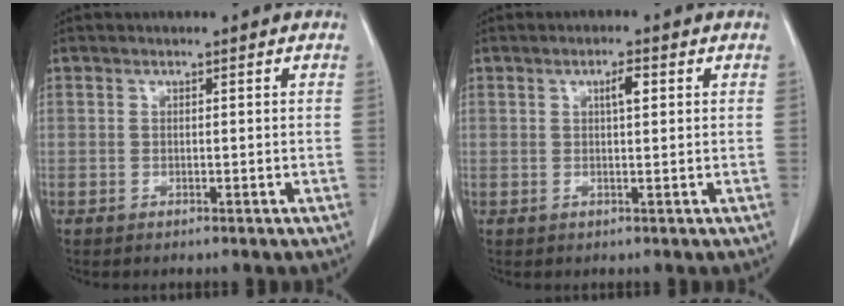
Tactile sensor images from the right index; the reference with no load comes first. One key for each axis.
{"total": 2.3, "fx": 0.8, "fy": 0.2, "fz": 2.2, "tx": -0.036, "ty": 0.002, "tz": 0.011}